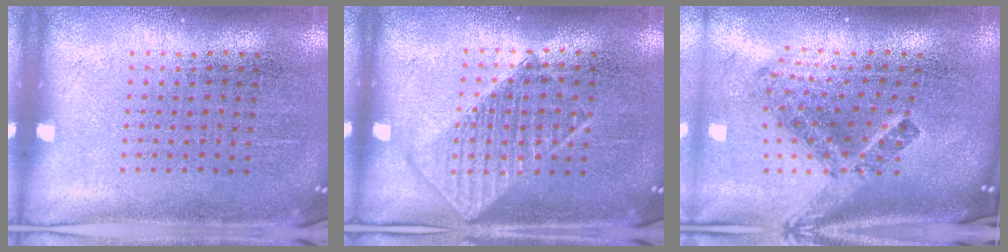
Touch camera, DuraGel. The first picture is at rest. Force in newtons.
{"total": 1.0, "press": 1.0, "slide": 0.1}
{"total": 2.9, "press": 1.7, "slide": 2.4}